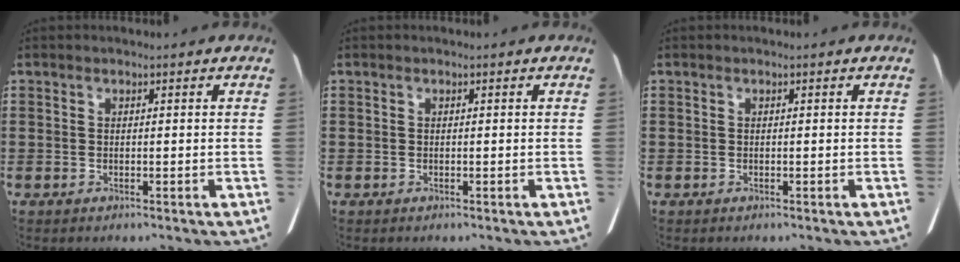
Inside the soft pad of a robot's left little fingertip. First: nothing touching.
{"total": 0.0}
{"total": 0.0}